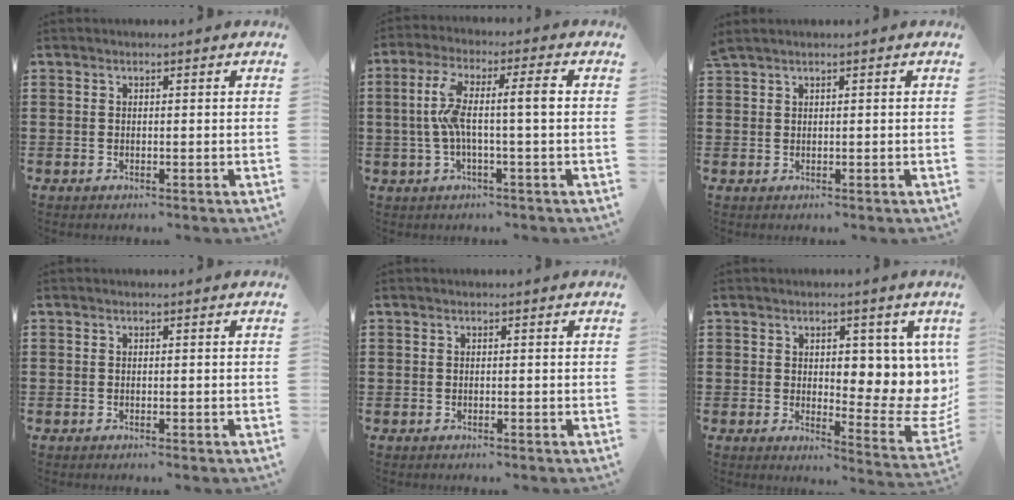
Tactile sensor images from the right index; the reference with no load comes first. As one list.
[{"total": 7.6, "force": [-0.2, 1.2, 7.5], "torque": [-0.151, 0.003, -0.016]}, {"total": 0.7, "force": [0.6, 0.0, 0.3], "torque": [-0.009, 0.000, 0.012]}, {"total": 0.0}, {"total": 0.0}, {"total": 6.6, "force": [2.6, 3.4, 4.9], "torque": [-0.058, -0.026, 0.037]}]